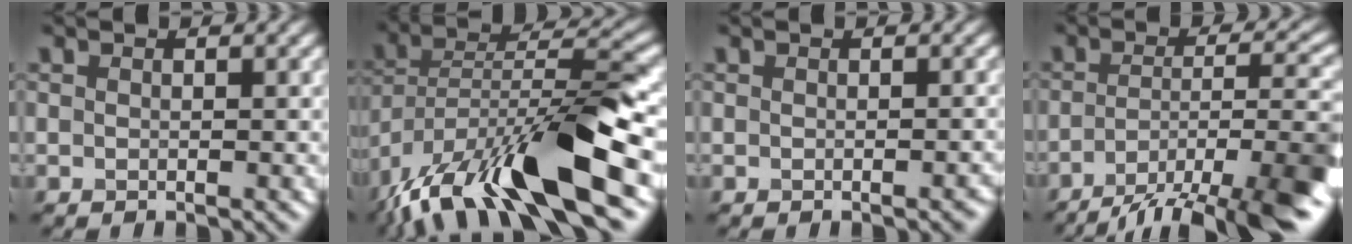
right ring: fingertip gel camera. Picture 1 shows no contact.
{"total": 14.5, "force": [-9.2, 3.8, 10.6], "torque": [-0.178, 0.011, -0.169]}
{"total": 0.8, "force": [-0.5, 0.2, 0.6], "torque": [-0.007, 0.000, -0.005]}
{"total": 11.1, "force": [-6.3, 3.3, 8.5], "torque": [-0.136, -0.003, -0.101]}